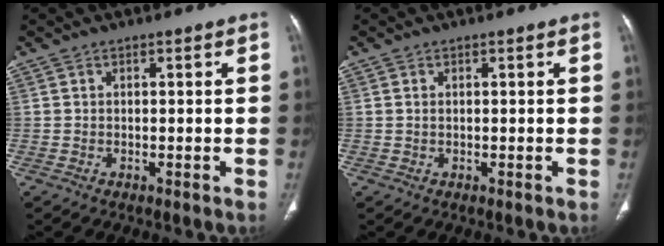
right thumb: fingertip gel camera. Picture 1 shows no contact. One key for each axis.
{"total": 0.6, "fx": 0.1, "fy": 0.4, "fz": 0.4, "tx": -0.011, "ty": 0.002, "tz": 0.004}